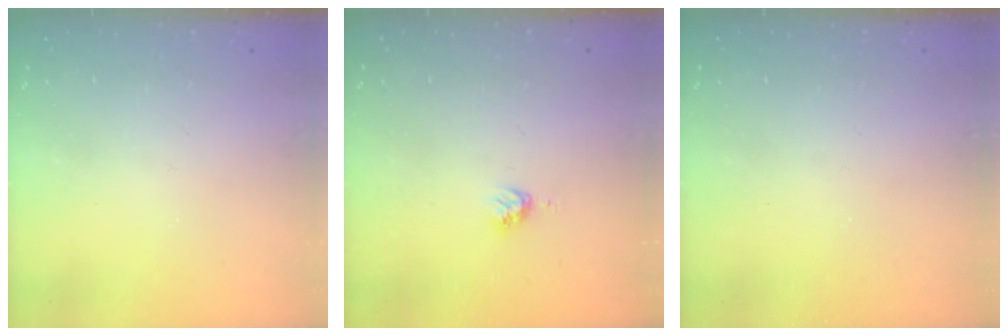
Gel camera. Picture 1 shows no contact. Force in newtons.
{"total": 2.9, "press": 2.8, "slide": 0.4}
{"total": 0.0}